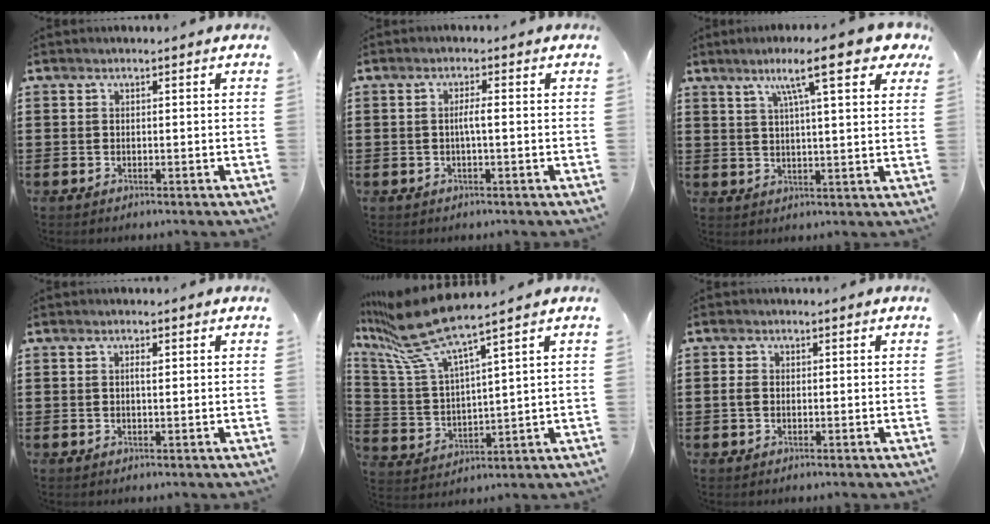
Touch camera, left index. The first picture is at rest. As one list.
[{"total": 2.1, "force": [-0.2, 0.2, 2.1], "torque": [-0.040, 0.001, -0.007]}, {"total": 11.5, "force": [7.1, 1.6, 8.9], "torque": [-0.158, -0.011, 0.113]}, {"total": 1.1, "force": [0.3, 0.3, 1.1], "torque": [-0.021, 0.003, 0.004]}, {"total": 9.9, "force": [7.8, 0.7, 6.0], "torque": [-0.162, -0.048, 0.132]}, {"total": 1.7, "force": [0.0, 1.2, 1.2], "torque": [-0.026, 0.006, -0.002]}]